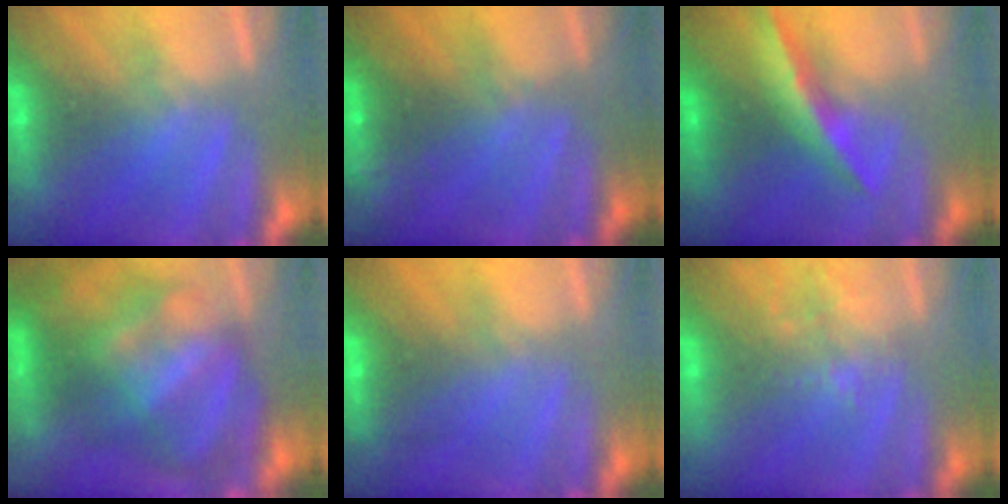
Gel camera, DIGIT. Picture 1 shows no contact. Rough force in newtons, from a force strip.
{"total": 2.8}
{"total": 7.0}
{"total": 10.8}
{"total": 2.2}
{"total": 1.6}